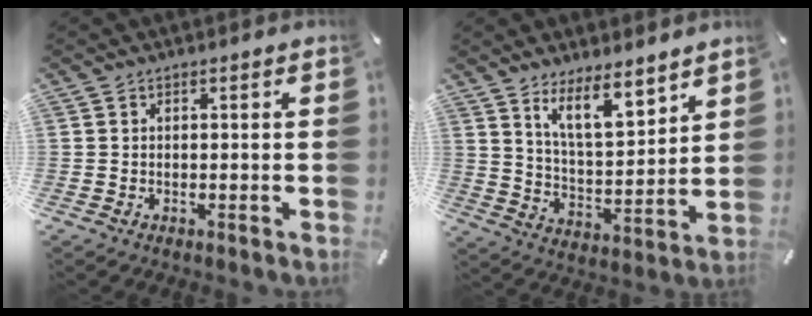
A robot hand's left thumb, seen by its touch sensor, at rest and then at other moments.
{"total": 11.7, "force": [9.1, 4.2, 6.0], "torque": [-0.107, -0.058, 0.164]}